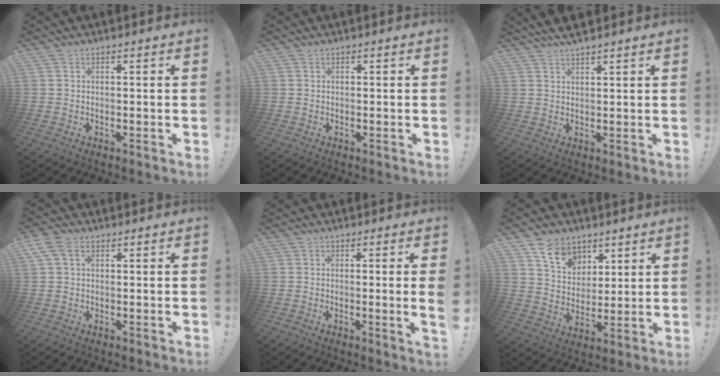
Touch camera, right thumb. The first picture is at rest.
{"total": 0.0}
{"total": 3.8, "force": [3.4, 0.4, 1.7], "torque": [-0.027, -0.017, 0.062]}
{"total": 4.8, "force": [1.9, 3.1, 3.1], "torque": [-0.063, 0.006, 0.040]}
{"total": 3.4, "force": [0.0, -0.7, 3.4], "torque": [-0.046, -0.009, -0.001]}
{"total": 11.5, "force": [7.2, 7.9, 4.1], "torque": [-0.076, -0.041, 0.144]}